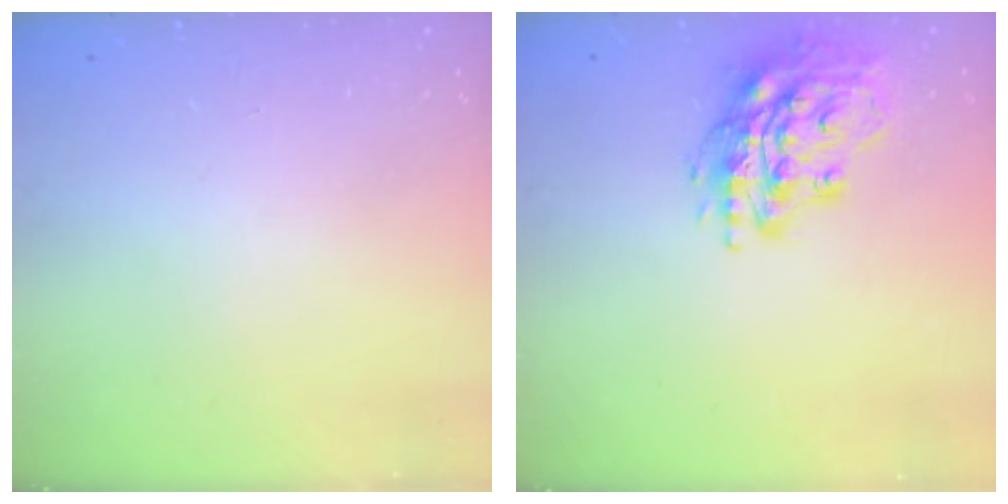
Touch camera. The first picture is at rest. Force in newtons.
{"total": 16.9, "press": 16.8, "slide": 1.5}